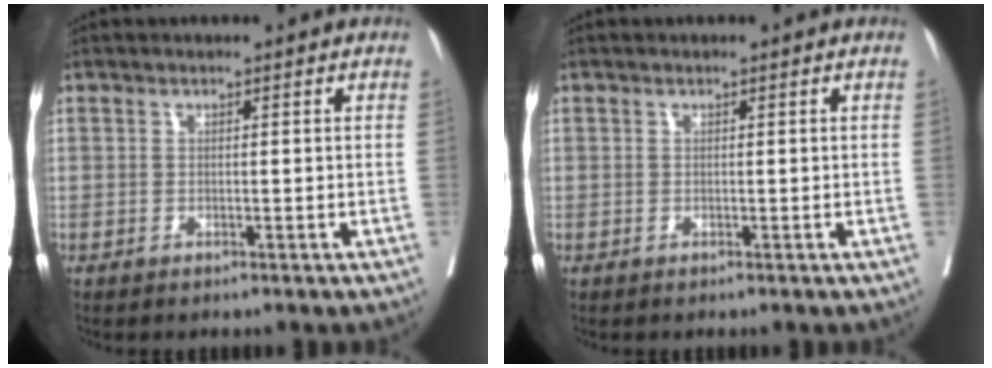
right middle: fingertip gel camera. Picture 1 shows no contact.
{"total": 0.0}